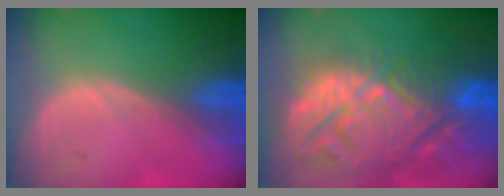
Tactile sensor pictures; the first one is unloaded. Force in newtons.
{"total": 15.1, "press": 12.9, "slide": 7.7}